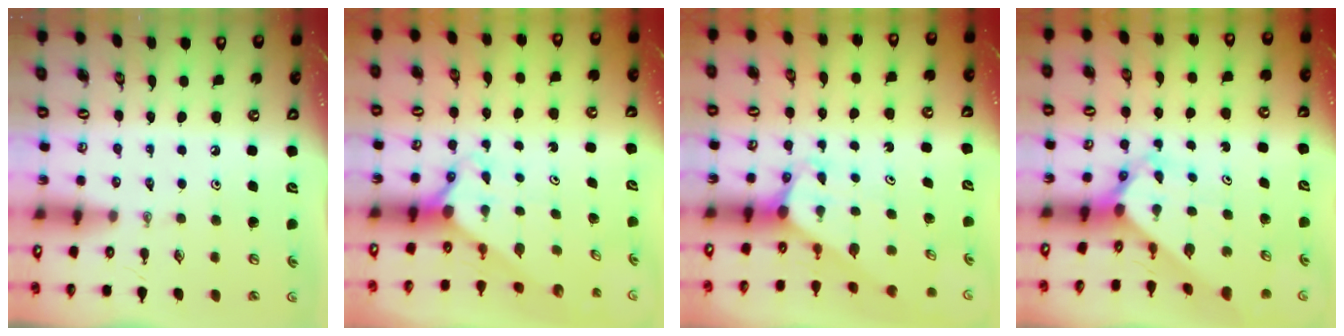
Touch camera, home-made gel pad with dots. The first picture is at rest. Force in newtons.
{"total": 2.2, "press": 2.2, "slide": 0.2}
{"total": 2.9, "press": 2.9, "slide": 0.0}
{"total": 2.7, "press": 2.7, "slide": 0.2}